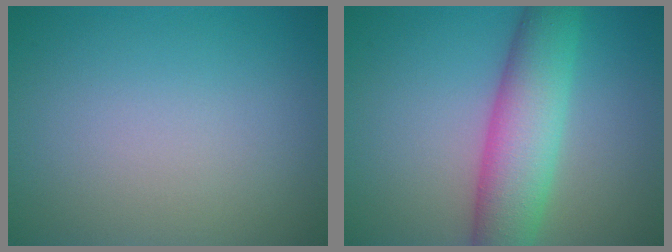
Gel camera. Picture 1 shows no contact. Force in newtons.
{"total": 7.2, "press": 7.2, "slide": 0.1}